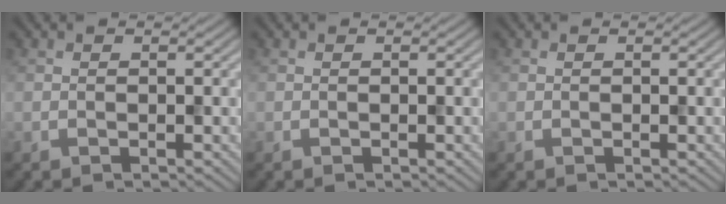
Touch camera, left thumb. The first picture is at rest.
{"total": 0.0}
{"total": 0.0}